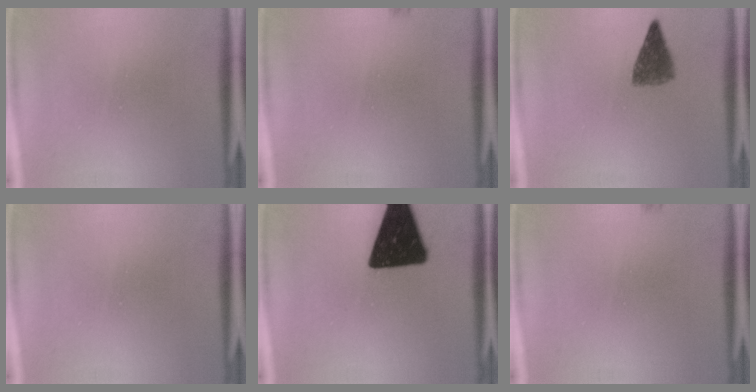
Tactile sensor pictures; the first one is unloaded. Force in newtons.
{"total": 0.6}
{"total": 4.9}
{"total": 0.0}
{"total": 19.3}
{"total": 0.6}